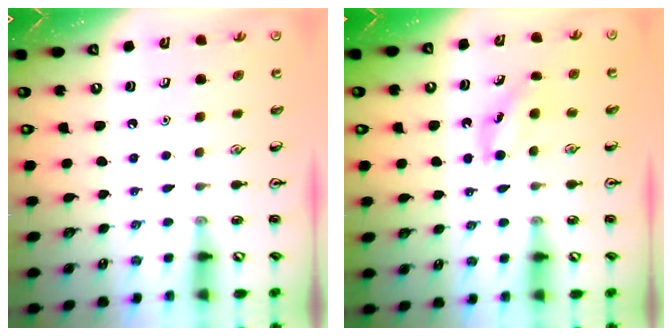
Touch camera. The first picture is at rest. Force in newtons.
{"total": 4.3, "press": 4.1, "slide": 1.4}